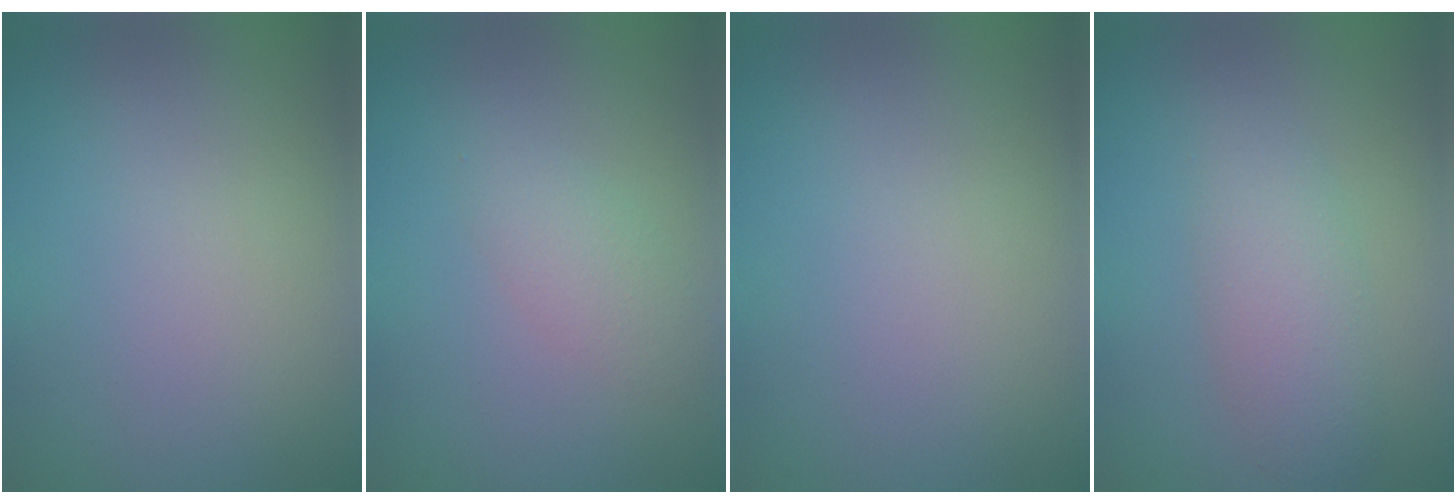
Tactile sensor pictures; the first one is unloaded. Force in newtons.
{"total": 1.8, "press": 1.8, "slide": 0.1}
{"total": 0.0}
{"total": 2.9, "press": 2.9, "slide": 0.1}